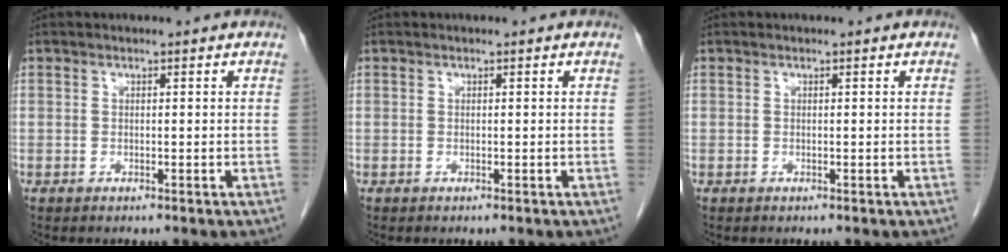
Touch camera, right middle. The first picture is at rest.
{"total": 0.0}
{"total": 0.0}